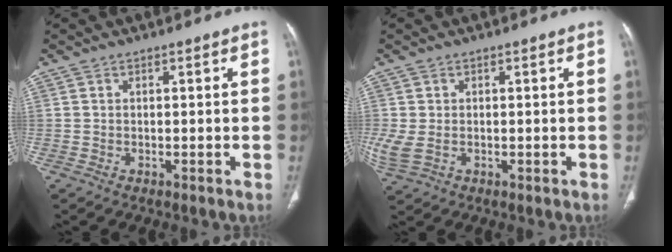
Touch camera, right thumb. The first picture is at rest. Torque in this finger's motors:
{"motor_torque": [2.62, 2.40, 0.25, 0.55, 0.25]}